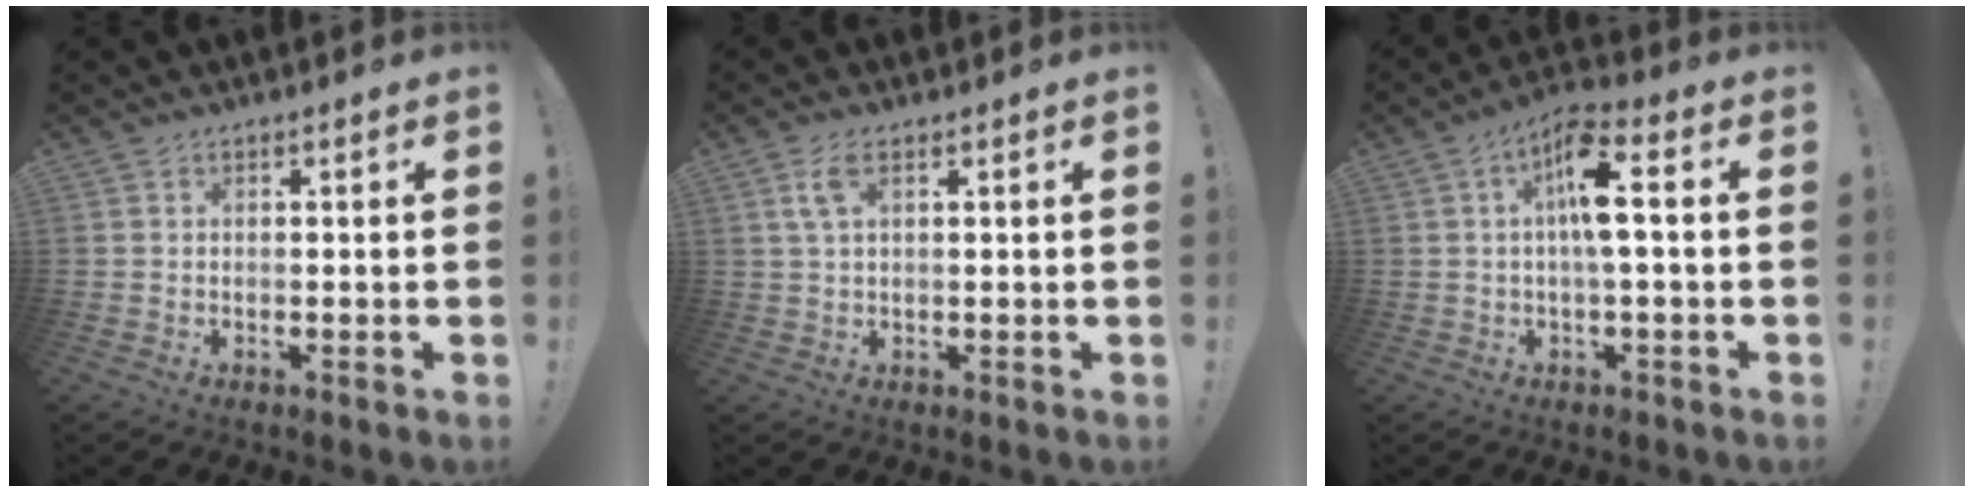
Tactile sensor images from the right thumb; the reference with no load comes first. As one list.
[{"total": 4.6, "force": [1.8, 2.1, 3.7], "torque": [-0.069, 0.004, 0.033]}, {"total": 10.6, "force": [1.5, 2.7, 10.2], "torque": [-0.167, 0.001, 0.021]}]